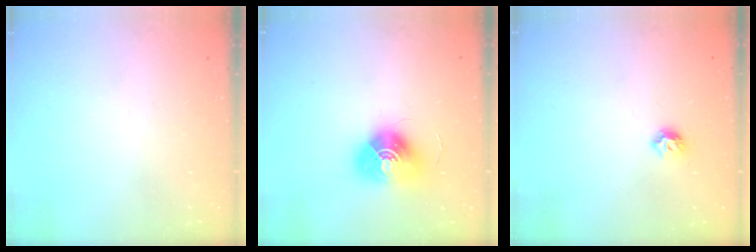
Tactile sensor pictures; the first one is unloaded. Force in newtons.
{"total": 12.7, "press": 12.7, "slide": 0.5}
{"total": 6.0, "press": 5.9, "slide": 1.0}